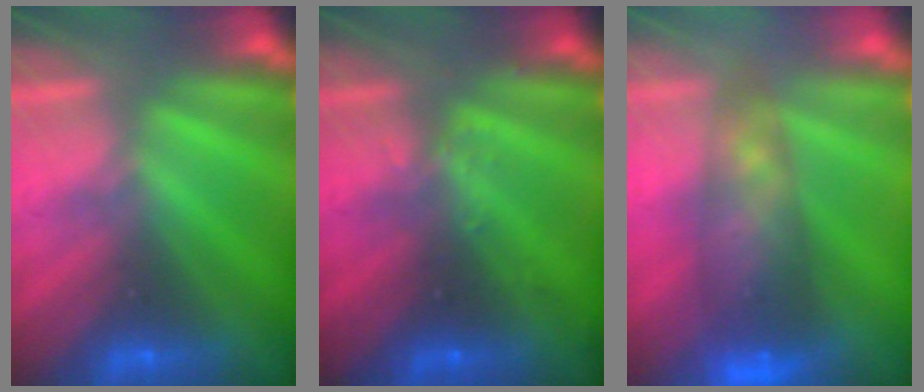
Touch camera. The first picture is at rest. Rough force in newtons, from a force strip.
{"total": 2.4}
{"total": 7.1}